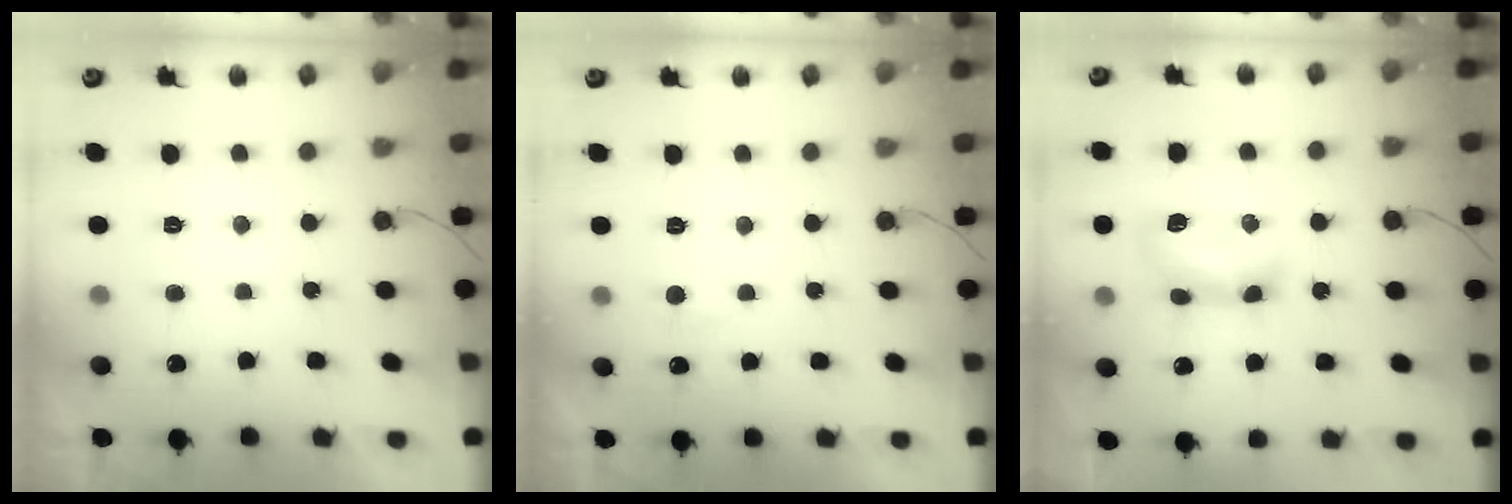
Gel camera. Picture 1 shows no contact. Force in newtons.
{"total": 4.1, "press": 4.0, "slide": 0.5}
{"total": 9.4, "press": 9.4, "slide": 0.7}